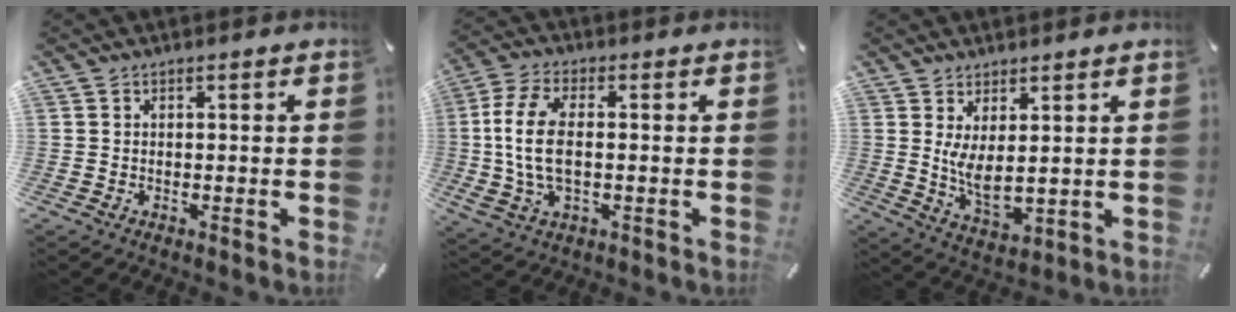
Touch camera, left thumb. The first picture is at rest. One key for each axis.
{"total": 11.2, "fx": 0.4, "fy": 5.6, "fz": 9.8, "tx": -0.219, "ty": -0.007, "tz": 0.005}
{"total": 6.7, "fx": 2.6, "fy": 2.9, "fz": 5.4, "tx": -0.118, "ty": -0.023, "tz": 0.046}